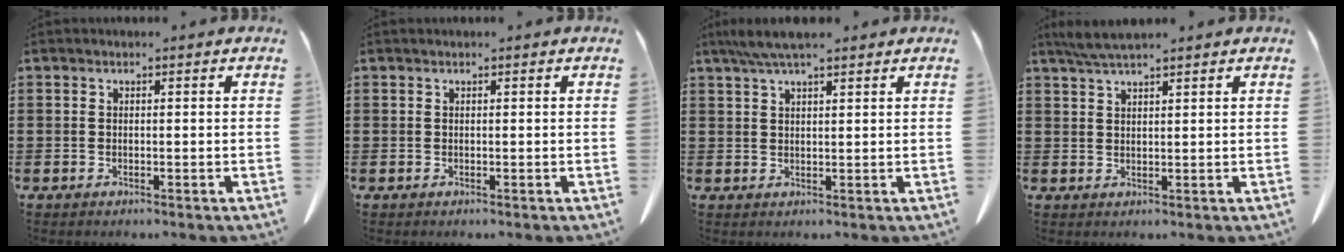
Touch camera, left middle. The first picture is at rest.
{"total": 0.0}
{"total": 4.2, "force": [3.1, 0.6, 2.8], "torque": [-0.061, -0.002, 0.057]}
{"total": 3.3, "force": [2.8, 0.2, 1.9], "torque": [-0.043, -0.005, 0.052]}